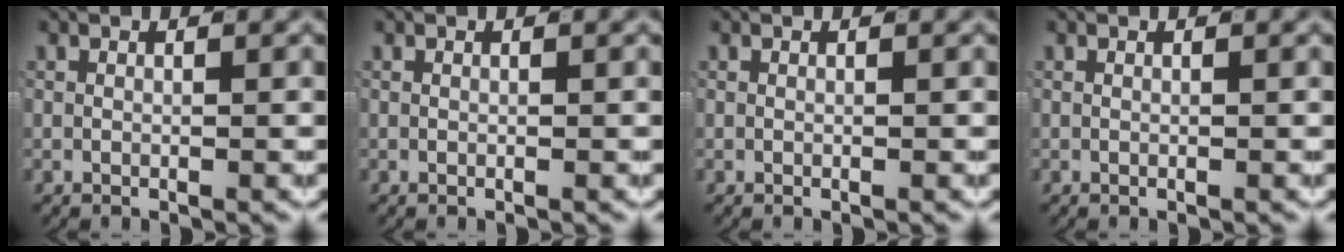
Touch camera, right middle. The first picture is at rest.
{"total": 0.0}
{"total": 0.0}
{"total": 0.0}